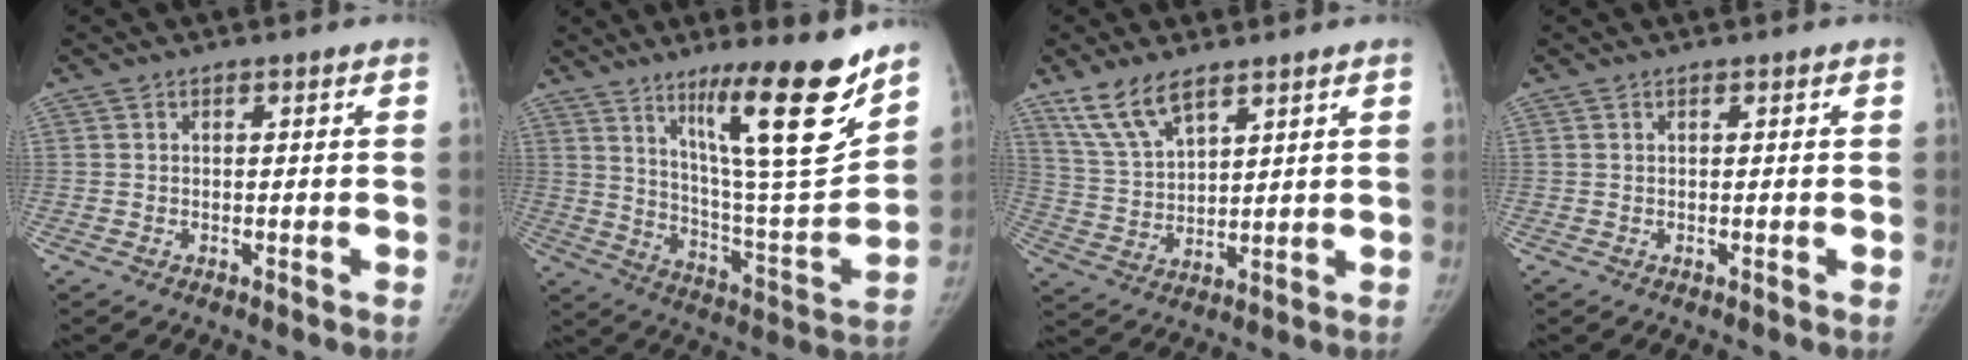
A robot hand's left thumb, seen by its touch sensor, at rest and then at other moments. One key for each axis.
{"total": 21.3, "fx": 13.3, "fy": 3.2, "fz": 16.3, "tx": -0.223, "ty": -0.085, "tz": 0.221}
{"total": 9.1, "fx": 6.4, "fy": 3.5, "fz": 5.4, "tx": -0.097, "ty": -0.025, "tz": 0.135}
{"total": 0.0}